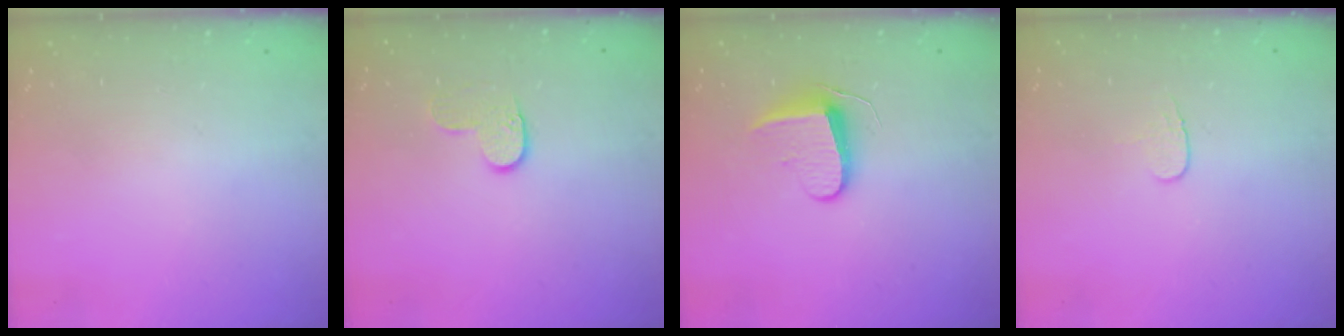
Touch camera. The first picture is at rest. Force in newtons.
{"total": 5.4, "press": 5.4, "slide": 0.3}
{"total": 9.6, "press": 9.5, "slide": 0.7}
{"total": 3.8, "press": 3.8, "slide": 0.4}